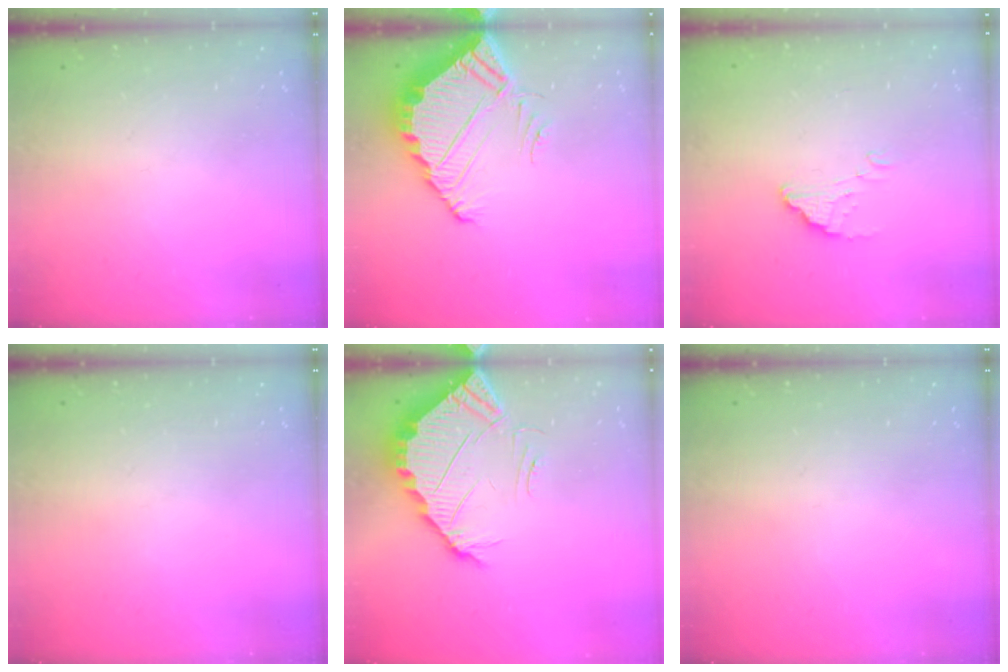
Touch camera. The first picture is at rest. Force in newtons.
{"total": 6.3, "press": 6.3, "slide": 0.4}
{"total": 1.9, "press": 1.9, "slide": 0.0}
{"total": 0.0}
{"total": 5.3, "press": 5.3, "slide": 0.5}
{"total": 0.0}